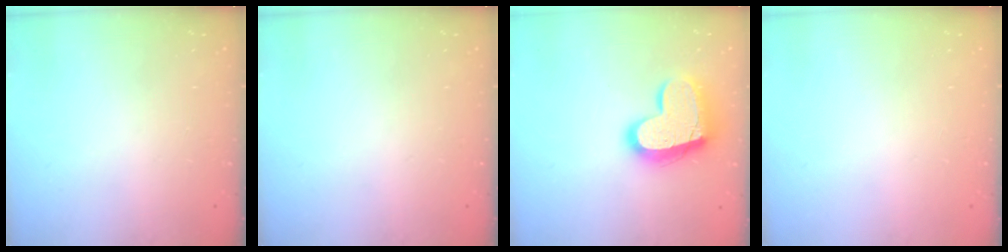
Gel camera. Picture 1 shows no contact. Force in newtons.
{"total": 0.0}
{"total": 17.6, "press": 17.6, "slide": 1.2}
{"total": 0.0}